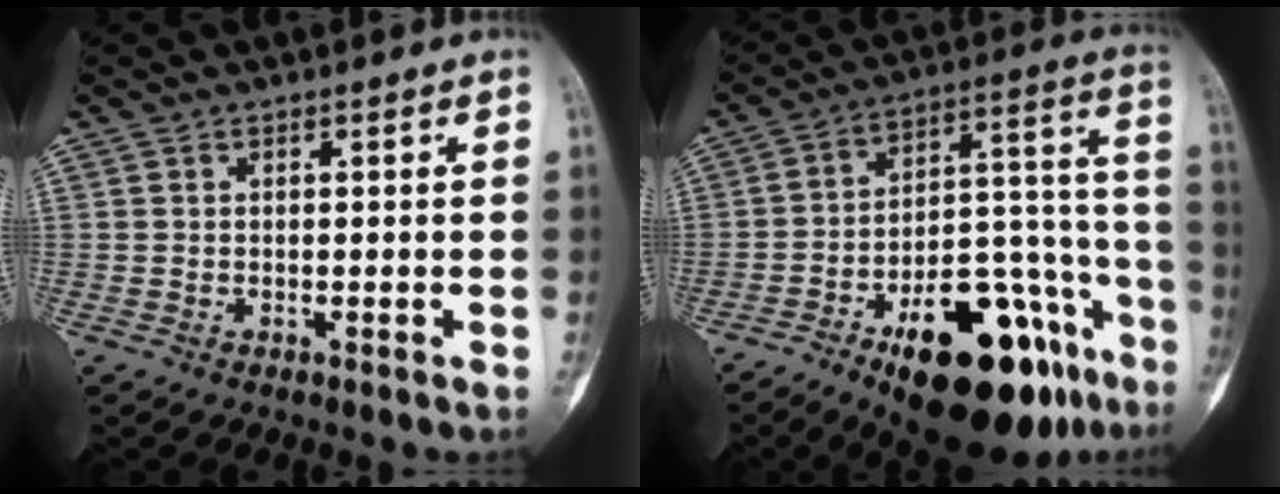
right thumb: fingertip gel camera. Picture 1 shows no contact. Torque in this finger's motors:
{"motor_torque": [2.59, 1.81, 1.72, -1.06, 0.29]}